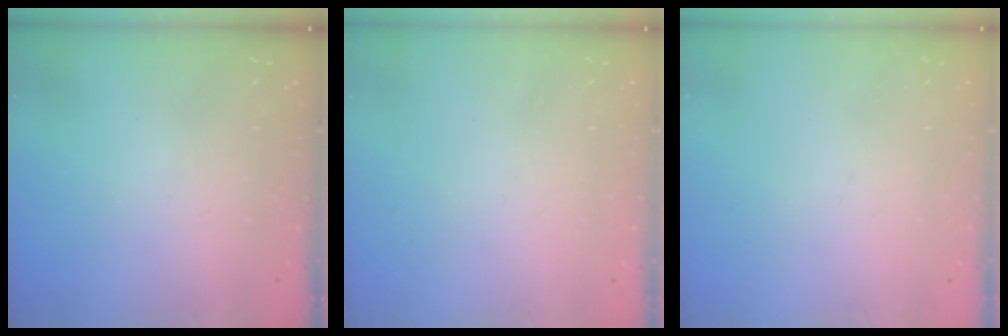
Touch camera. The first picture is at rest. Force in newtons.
{"total": 0.0}
{"total": 0.0}